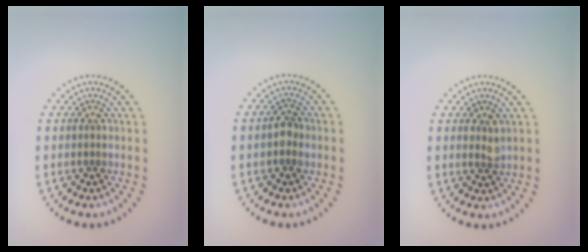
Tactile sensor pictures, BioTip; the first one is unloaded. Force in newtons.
{"total": 1.5, "press": 1.5, "slide": 0.3}
{"total": 1.1, "press": 1.0, "slide": 0.3}